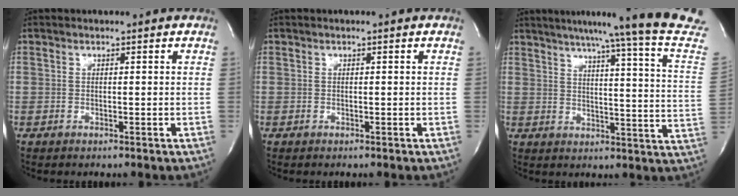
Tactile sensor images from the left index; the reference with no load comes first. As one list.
[{"total": 0.0}, {"total": 21.9, "force": [18.9, -3.0, 10.7], "torque": [-0.163, -0.082, 0.224]}]